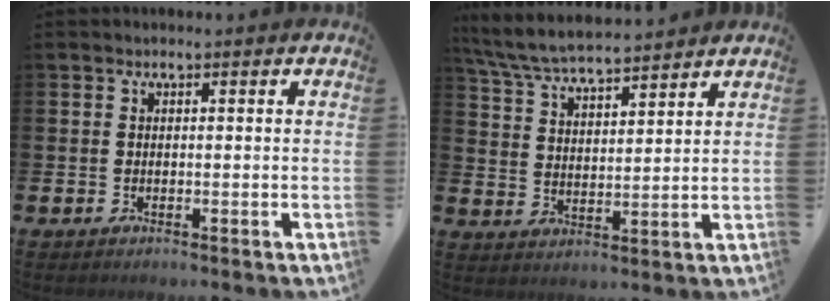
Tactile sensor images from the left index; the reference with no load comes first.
{"total": 6.6, "force": [6.4, 0.7, 1.5], "torque": [-0.055, -0.032, 0.114]}